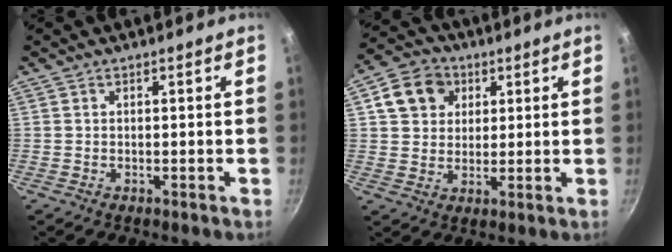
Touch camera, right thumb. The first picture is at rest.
{"total": 9.2, "force": [3.3, 7.6, 4.0], "torque": [-0.041, 0.006, 0.048]}